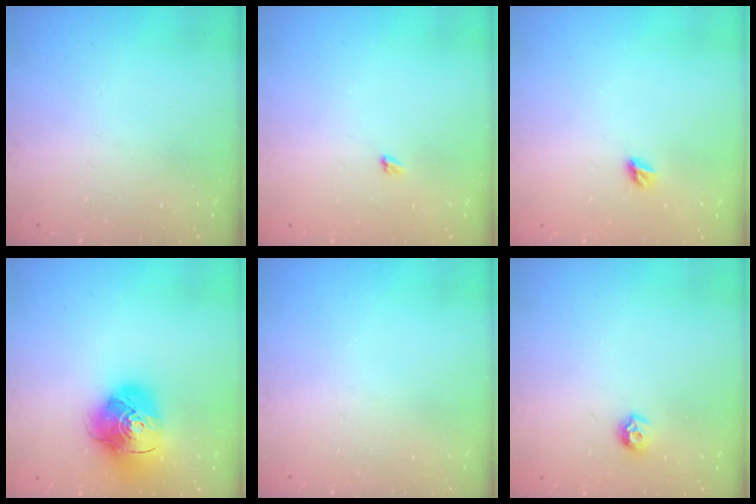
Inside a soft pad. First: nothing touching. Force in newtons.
{"total": 2.4, "press": 2.4, "slide": 0.4}
{"total": 5.1, "press": 5.1, "slide": 0.5}
{"total": 16.0, "press": 15.9, "slide": 1.8}
{"total": 0.0}
{"total": 6.8, "press": 6.7, "slide": 1.0}